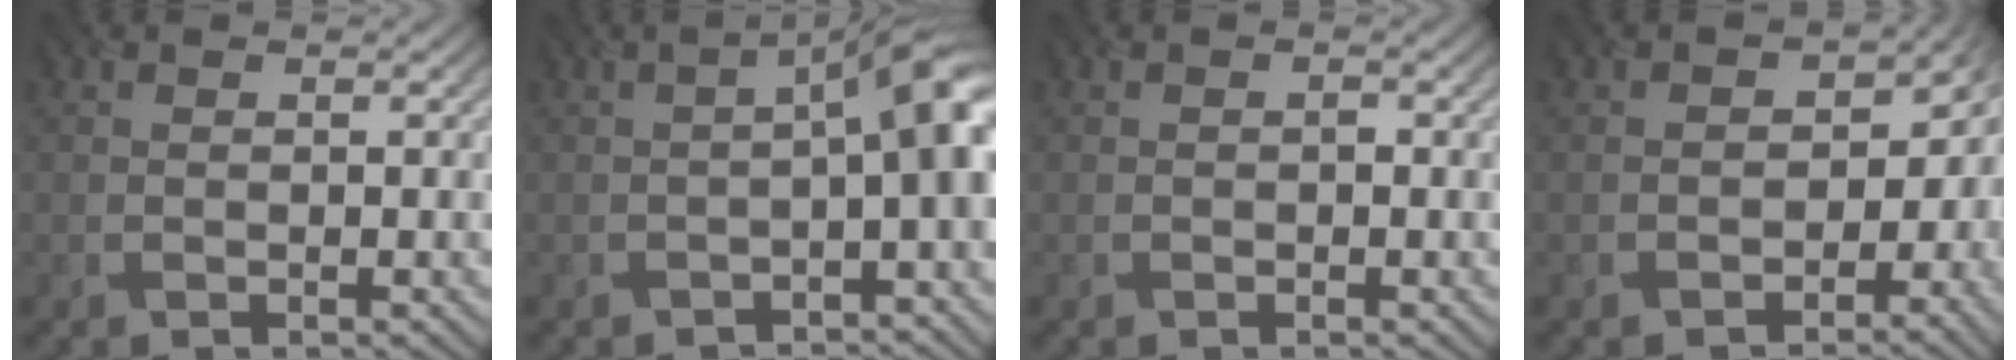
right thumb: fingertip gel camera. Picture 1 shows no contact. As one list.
[{"total": 5.8, "force": [-1.2, 1.8, 5.4], "torque": [-0.068, -0.001, -0.022]}, {"total": 0.6, "force": [-0.4, 0.4, 0.1], "torque": [-0.003, -0.004, -0.005]}, {"total": 4.8, "force": [-2.4, 3.7, 2.0], "torque": [-0.009, -0.022, -0.038]}]